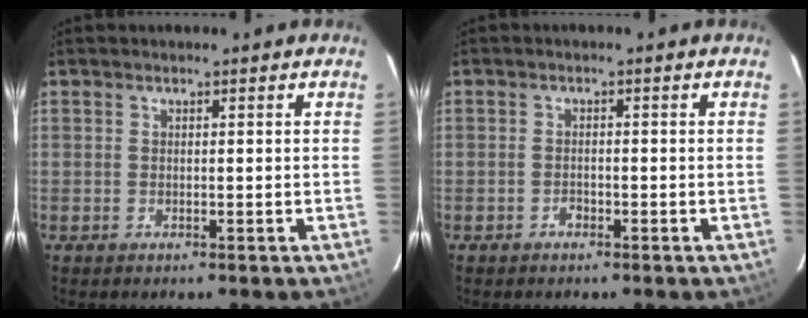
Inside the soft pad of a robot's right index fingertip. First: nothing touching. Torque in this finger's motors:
{"motor_torque": [0.11, 0.06, 0.08, 0.01]}